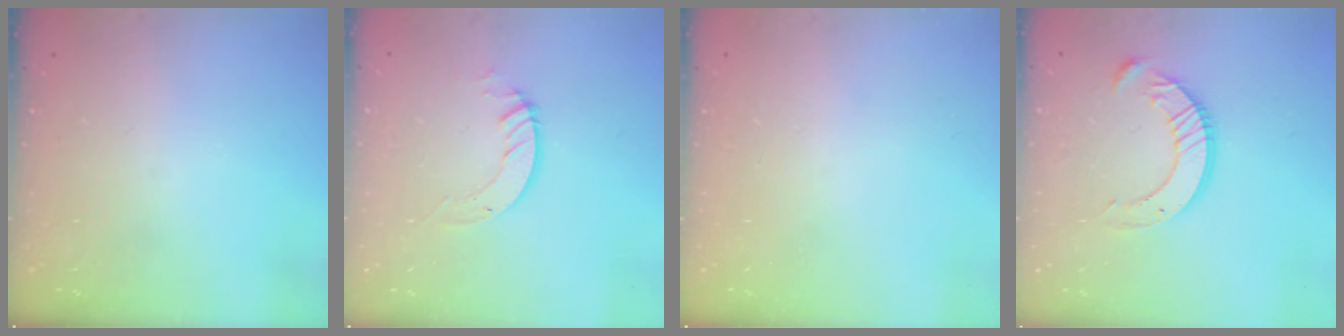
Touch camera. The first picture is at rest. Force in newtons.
{"total": 3.8, "press": 3.8, "slide": 0.5}
{"total": 0.0}
{"total": 11.7, "press": 11.6, "slide": 1.1}